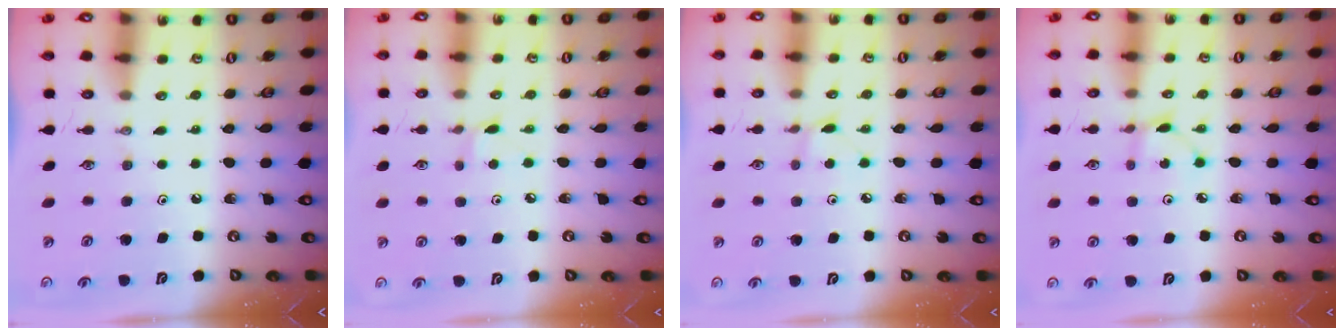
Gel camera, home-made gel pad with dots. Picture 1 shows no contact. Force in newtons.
{"total": 3.7, "press": 3.6, "slide": 0.5}
{"total": 3.0, "press": 3.0, "slide": 0.5}
{"total": 1.9, "press": 1.9, "slide": 0.3}